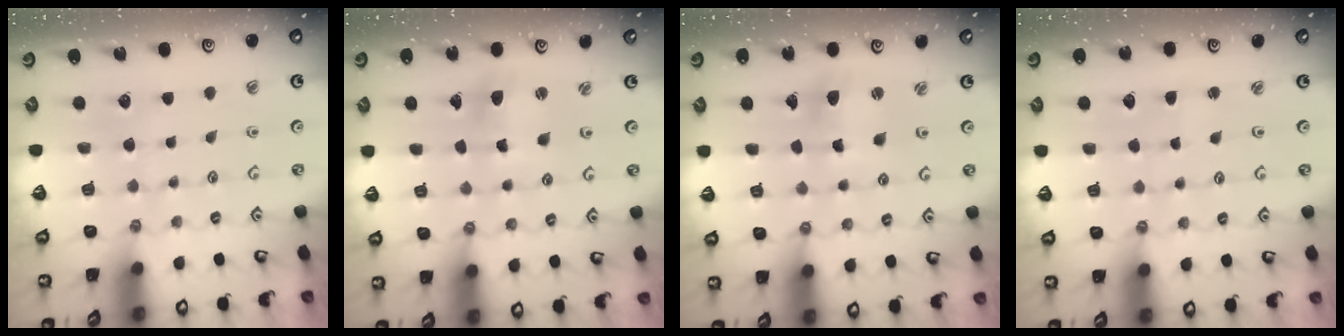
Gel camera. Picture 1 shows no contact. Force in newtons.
{"total": 6.7, "press": 6.6, "slide": 1.1}
{"total": 6.7, "press": 6.6, "slide": 1.1}
{"total": 1.1, "press": 1.1, "slide": 0.1}